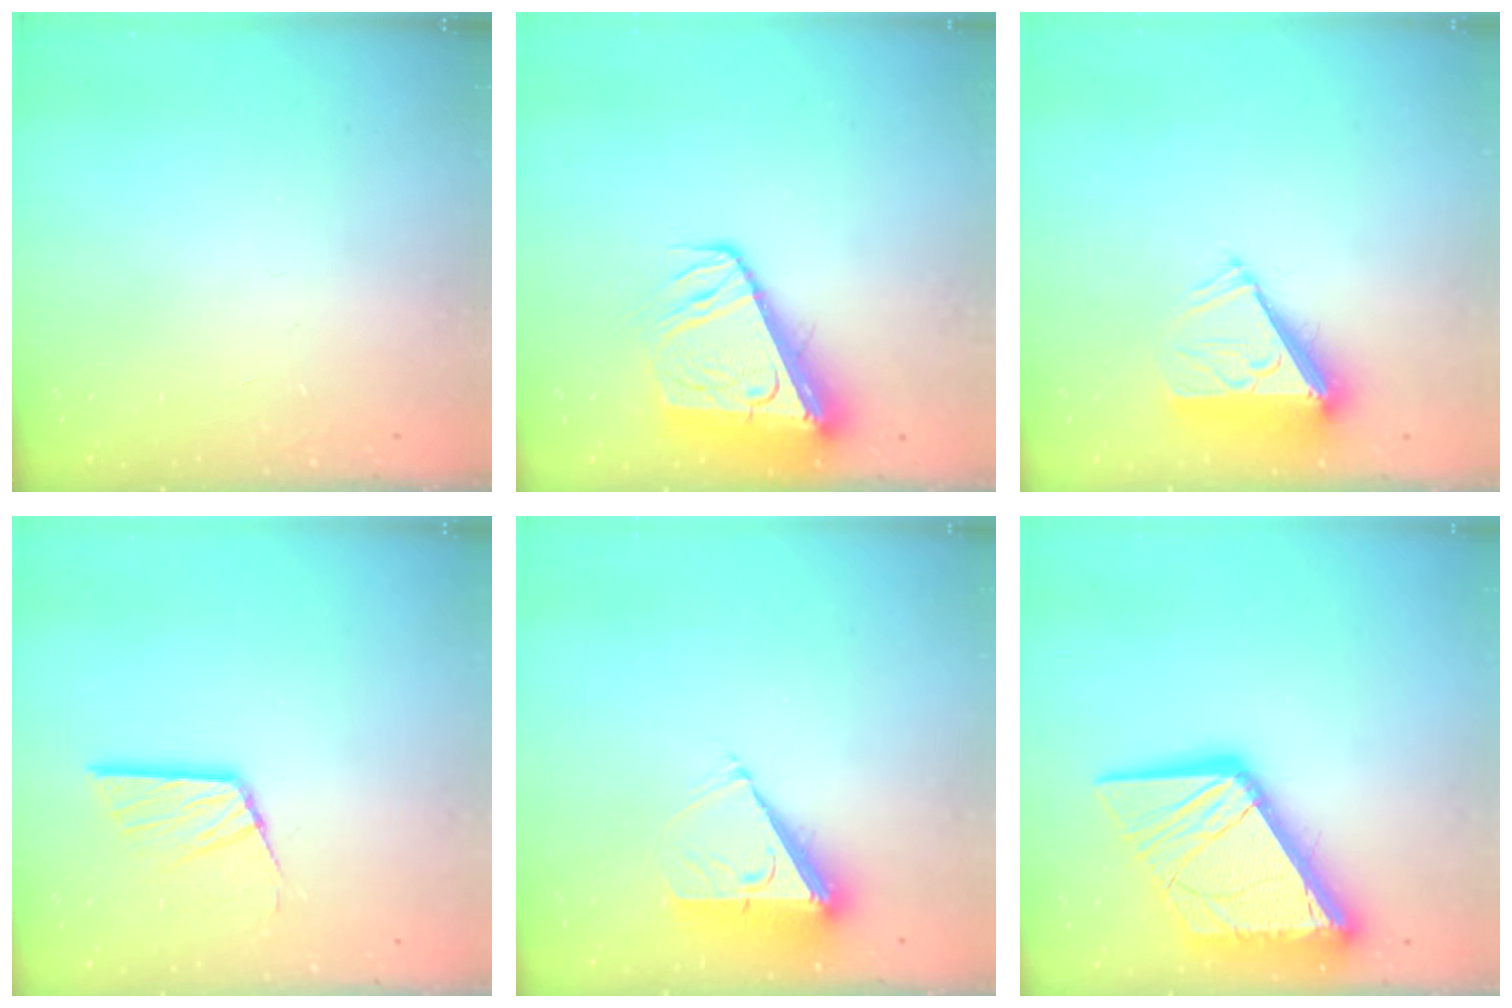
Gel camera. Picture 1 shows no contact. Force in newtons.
{"total": 11.9, "press": 11.8, "slide": 1.3}
{"total": 7.6, "press": 7.5, "slide": 1.2}
{"total": 11.6, "press": 11.5, "slide": 0.8}
{"total": 7.3, "press": 7.3, "slide": 0.6}
{"total": 24.9, "press": 24.8, "slide": 2.8}